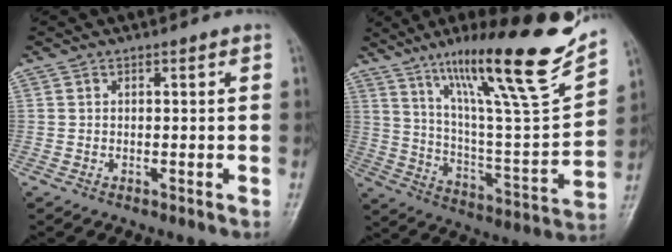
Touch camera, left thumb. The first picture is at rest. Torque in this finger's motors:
{"motor_torque": [0.37, 0.30, 1.49, -1.28, 0.29]}